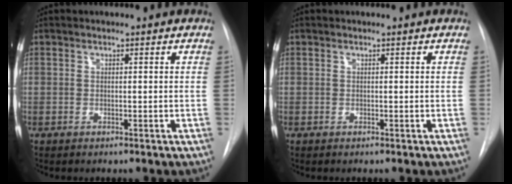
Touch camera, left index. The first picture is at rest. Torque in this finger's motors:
{"motor_torque": [-0.05, 0.05, 0.00, 0.00]}